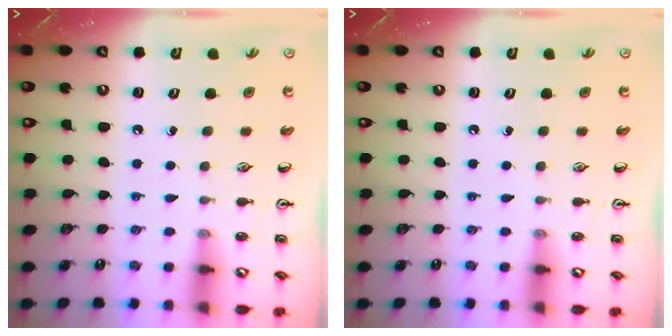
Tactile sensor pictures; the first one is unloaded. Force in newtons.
{"total": 0.0}